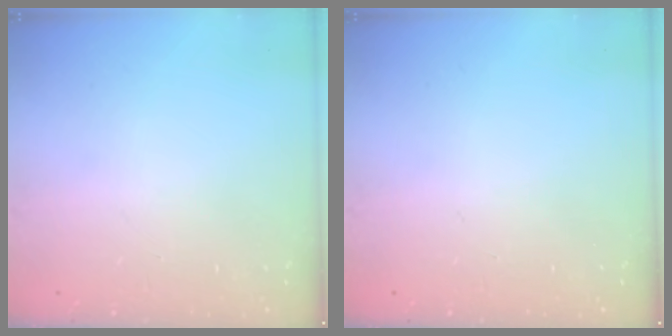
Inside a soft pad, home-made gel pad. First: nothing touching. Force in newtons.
{"total": 0.0}